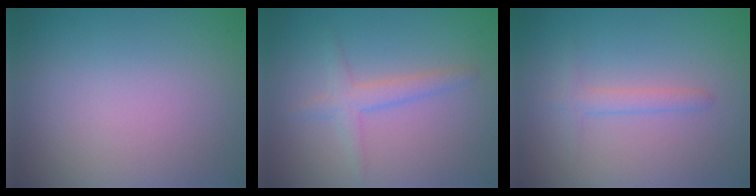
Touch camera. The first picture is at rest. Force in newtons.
{"total": 2.2, "press": 2.2, "slide": 0.0}
{"total": 1.4, "press": 1.4, "slide": 0.1}